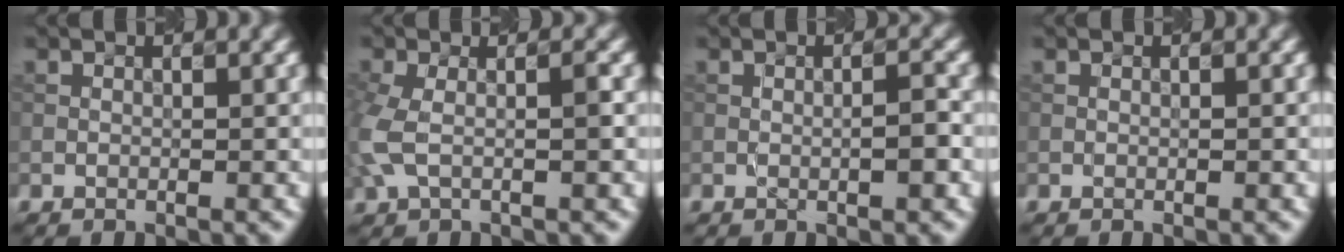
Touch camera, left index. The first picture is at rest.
{"total": 3.8, "force": [-0.4, 1.6, 3.4], "torque": [-0.088, -0.002, -0.011]}
{"total": 2.0, "force": [-0.2, 0.3, 2.0], "torque": [-0.033, 0.002, -0.005]}
{"total": 0.0}